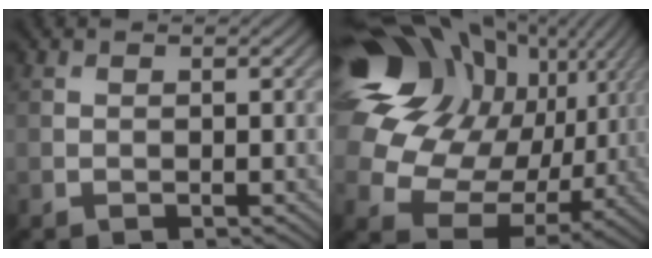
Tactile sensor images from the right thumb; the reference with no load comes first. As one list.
[{"total": 22.6, "force": [6.4, 17.5, 12.8], "torque": [-0.335, 0.006, 0.136]}]